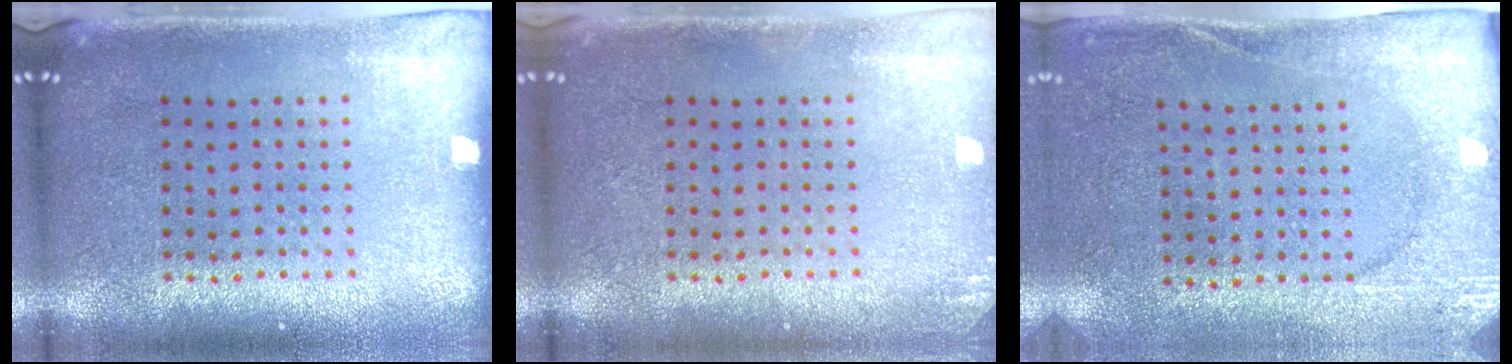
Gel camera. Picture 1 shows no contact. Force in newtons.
{"total": 1.0, "press": 1.0, "slide": 0.1}
{"total": 2.6, "press": 2.4, "slide": 0.9}